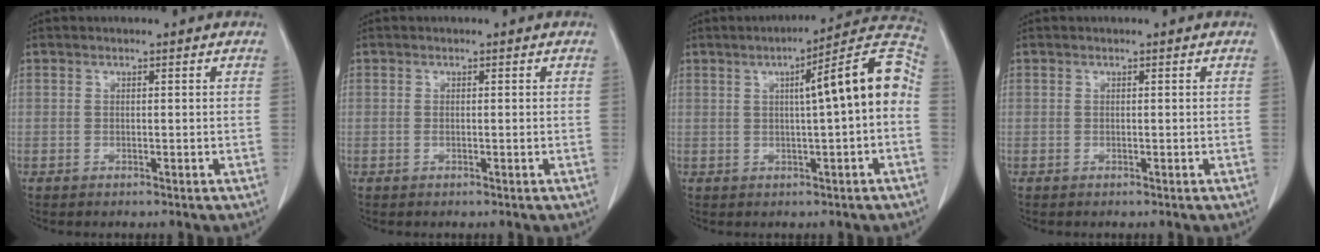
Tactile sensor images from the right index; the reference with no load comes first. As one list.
[{"total": 0.6, "force": [-0.1, 0.1, 0.6], "torque": [-0.012, -0.002, 0.001]}, {"total": 11.2, "force": [0.7, 0.3, 11.1], "torque": [-0.150, 0.031, 0.003]}, {"total": 0.0}]